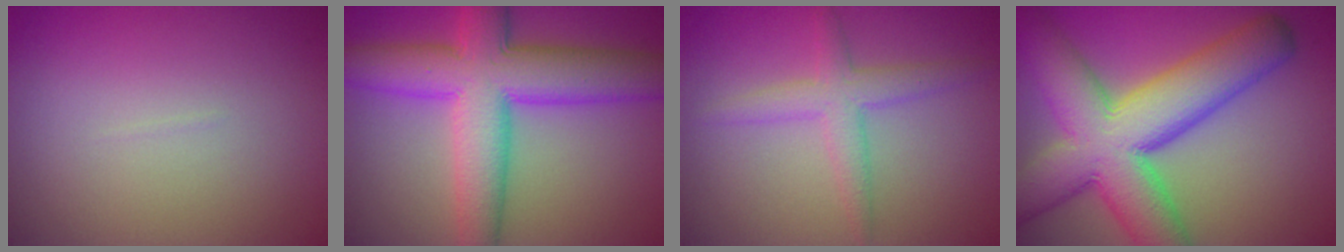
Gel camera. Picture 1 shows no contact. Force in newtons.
{"total": 10.0, "press": 10.0, "slide": 0.1}
{"total": 2.9, "press": 2.9, "slide": 0.2}
{"total": 12.2, "press": 12.2, "slide": 0.5}